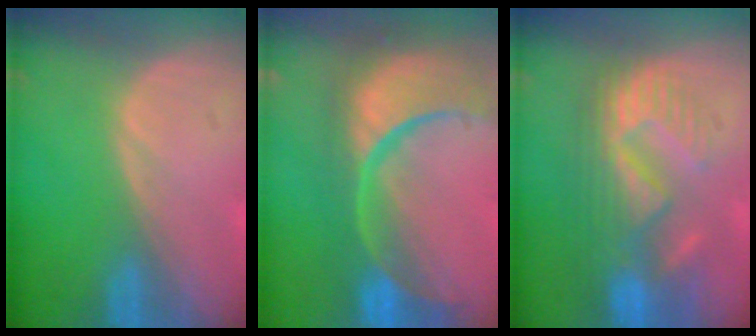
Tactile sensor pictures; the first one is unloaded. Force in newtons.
{"total": 14.3, "press": 11.4, "slide": 8.7}
{"total": 10.9, "press": 9.6, "slide": 5.1}